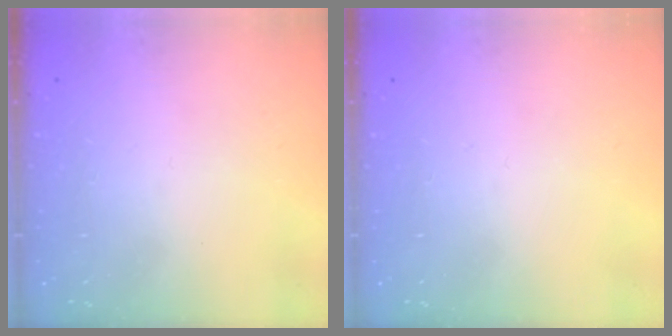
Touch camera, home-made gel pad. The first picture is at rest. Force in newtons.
{"total": 0.0}